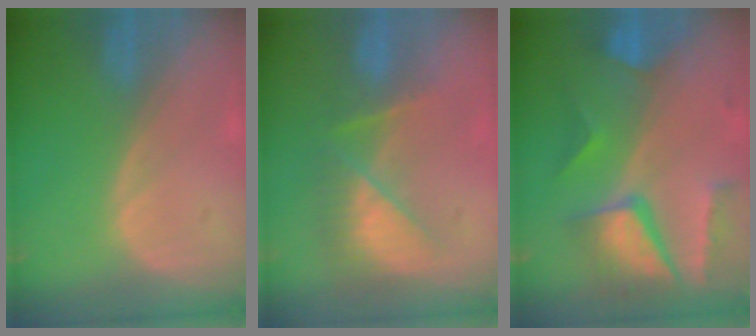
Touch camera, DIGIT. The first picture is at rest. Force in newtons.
{"total": 8.2, "press": 7.0, "slide": 4.3}
{"total": 10.4, "press": 8.6, "slide": 5.8}